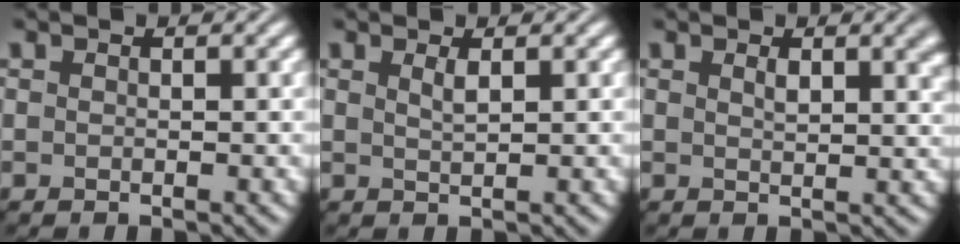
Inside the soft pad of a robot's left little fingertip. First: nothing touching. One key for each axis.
{"total": 1.1, "fx": 0.6, "fy": 0.2, "fz": 0.9, "tx": -0.013, "ty": 0.001, "tz": 0.009}
{"total": 3.0, "fx": 1.4, "fy": 1.1, "fz": 2.4, "tx": -0.026, "ty": 0.003, "tz": 0.023}